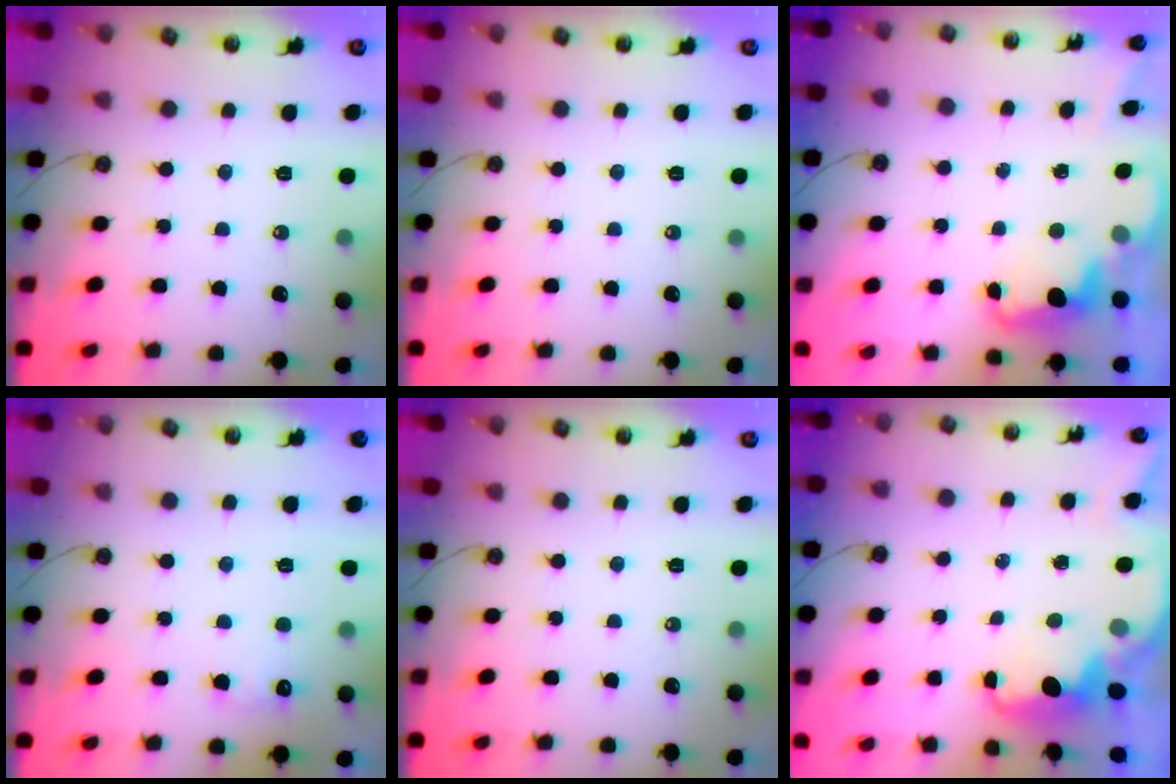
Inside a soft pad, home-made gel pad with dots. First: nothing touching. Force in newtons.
{"total": 0.0}
{"total": 2.2, "press": 2.1, "slide": 0.7}
{"total": 6.0, "press": 5.9, "slide": 1.1}
{"total": 0.0}
{"total": 2.5, "press": 2.4, "slide": 0.7}